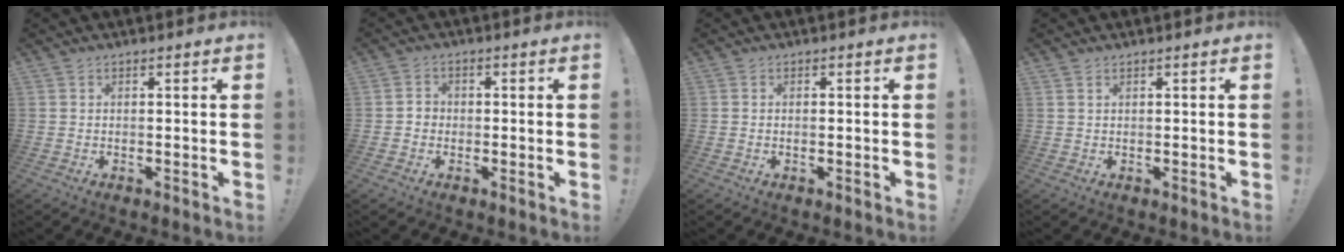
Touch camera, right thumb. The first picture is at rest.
{"total": 2.8, "force": [-1.1, 2.3, 1.2], "torque": [-0.018, 0.010, -0.020]}
{"total": 0.5, "force": [-0.3, 0.2, 0.4], "torque": [-0.002, -0.003, -0.006]}
{"total": 0.9, "force": [0.6, 0.4, 0.6], "torque": [-0.012, 0.001, 0.011]}